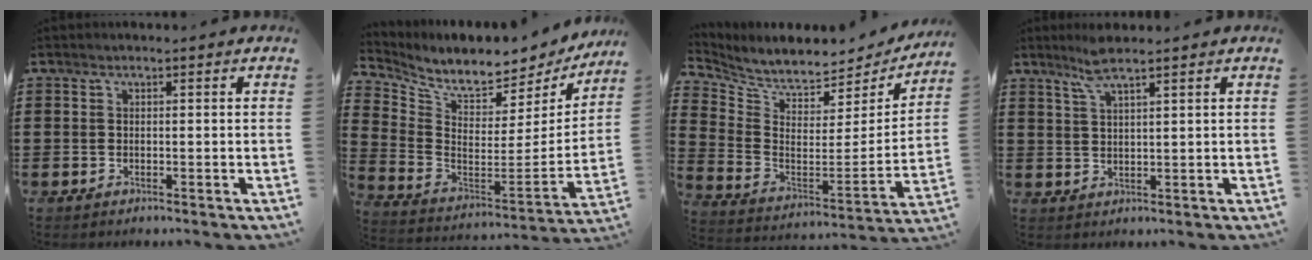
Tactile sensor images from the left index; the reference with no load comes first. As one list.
[{"total": 6.9, "force": [6.3, 1.5, 2.5], "torque": [-0.078, -0.065, 0.102]}, {"total": 5.6, "force": [5.3, 1.2, 1.4], "torque": [-0.058, -0.052, 0.089]}, {"total": 4.4, "force": [3.3, 0.4, 2.9], "torque": [-0.066, 0.000, 0.060]}]